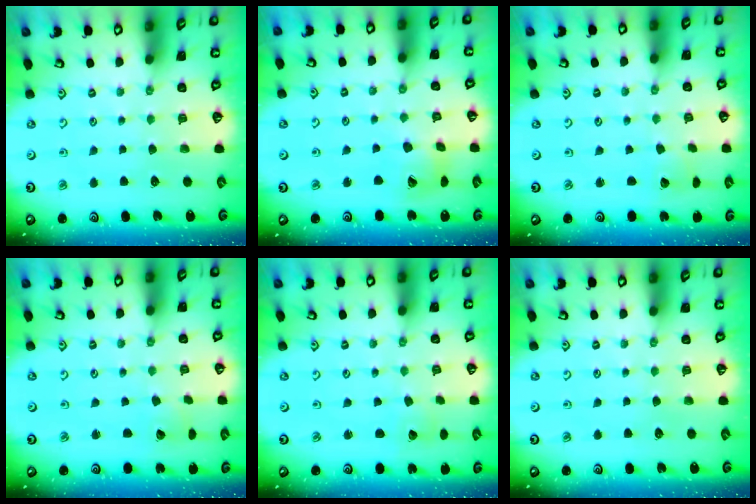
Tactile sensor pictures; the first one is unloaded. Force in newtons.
{"total": 10.4, "press": 10.4, "slide": 1.3}
{"total": 2.4, "press": 2.4, "slide": 0.2}
{"total": 2.9, "press": 2.9, "slide": 0.1}
{"total": 1.6, "press": 1.6, "slide": 0.2}
{"total": 0.0}